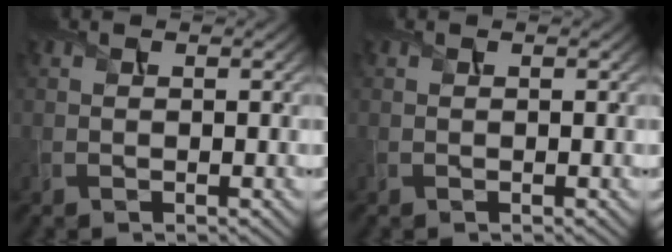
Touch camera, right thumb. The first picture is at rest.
{"total": 0.0}